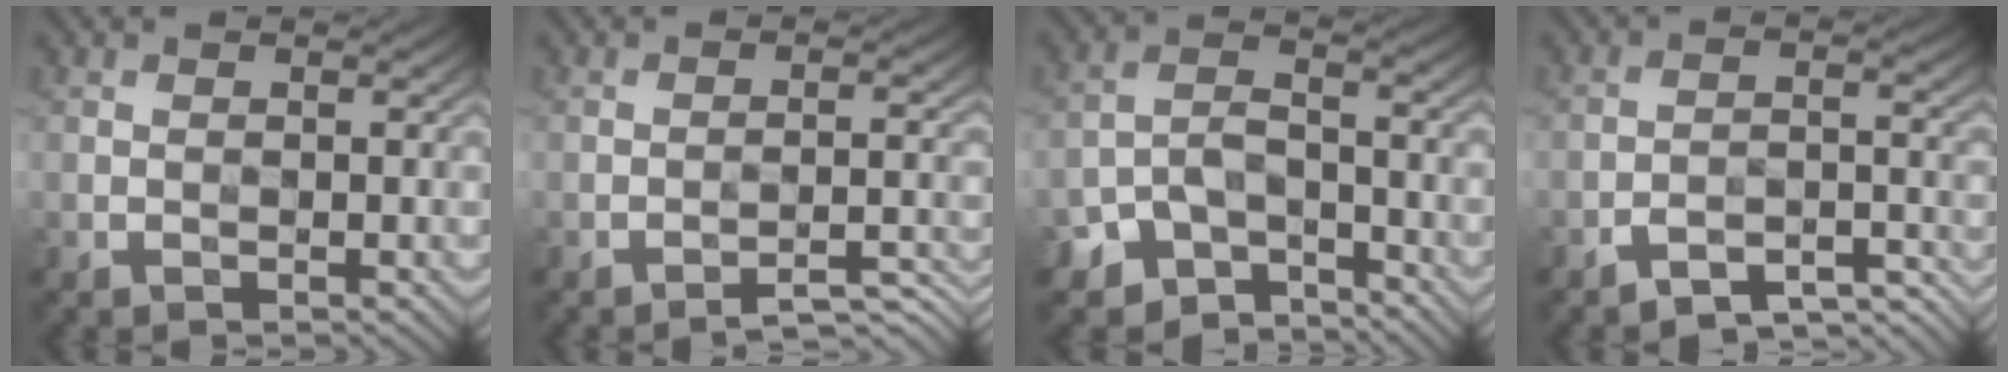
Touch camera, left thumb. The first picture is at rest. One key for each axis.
{"total": 3.5, "fx": -2.9, "fy": 0.3, "fz": 1.8, "tx": -0.026, "ty": 0.009, "tz": -0.044}
{"total": 7.7, "fx": -6.1, "fy": 3.7, "fz": 2.8, "tx": -0.046, "ty": -0.007, "tz": -0.118}
{"total": 5.9, "fx": -5.0, "fy": 1.5, "fz": 2.7, "tx": -0.043, "ty": -0.001, "tz": -0.080}